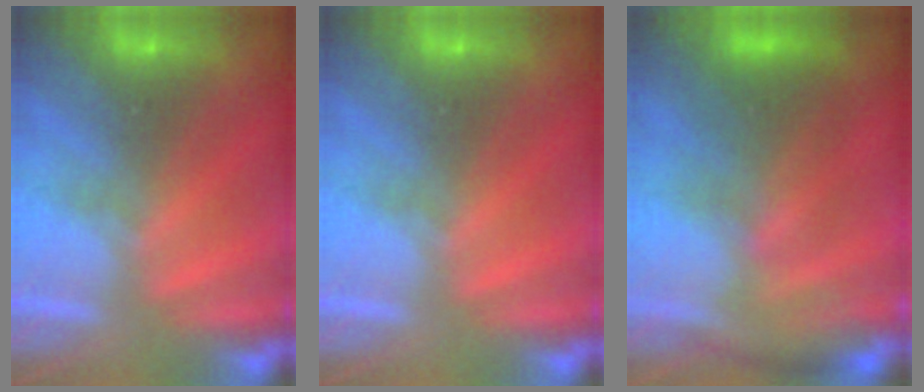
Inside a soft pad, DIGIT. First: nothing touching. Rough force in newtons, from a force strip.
{"total": 0.0}
{"total": 2.7}